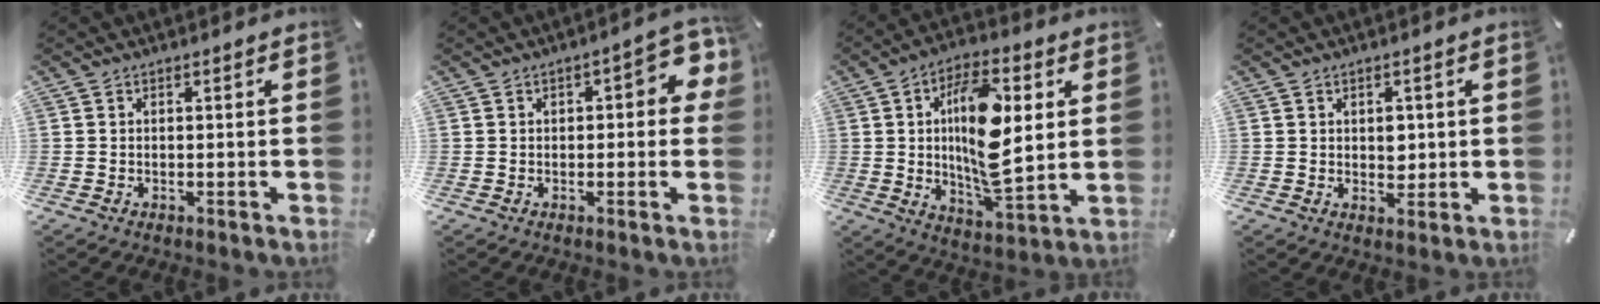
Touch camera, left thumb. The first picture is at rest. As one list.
[{"total": 7.2, "force": [1.0, 3.5, 6.2], "torque": [-0.074, 0.001, 0.011]}, {"total": 16.4, "force": [3.2, 7.3, 14.4], "torque": [-0.252, -0.008, 0.049]}, {"total": 3.3, "force": [0.6, 2.4, 2.1], "torque": [-0.021, -0.005, 0.004]}]